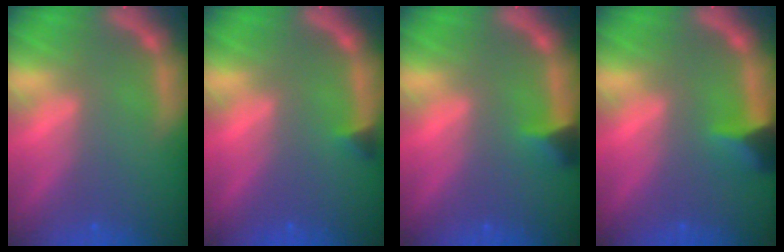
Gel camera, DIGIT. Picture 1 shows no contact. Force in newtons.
{"total": 0.9}
{"total": 1.9}
{"total": 2.9}